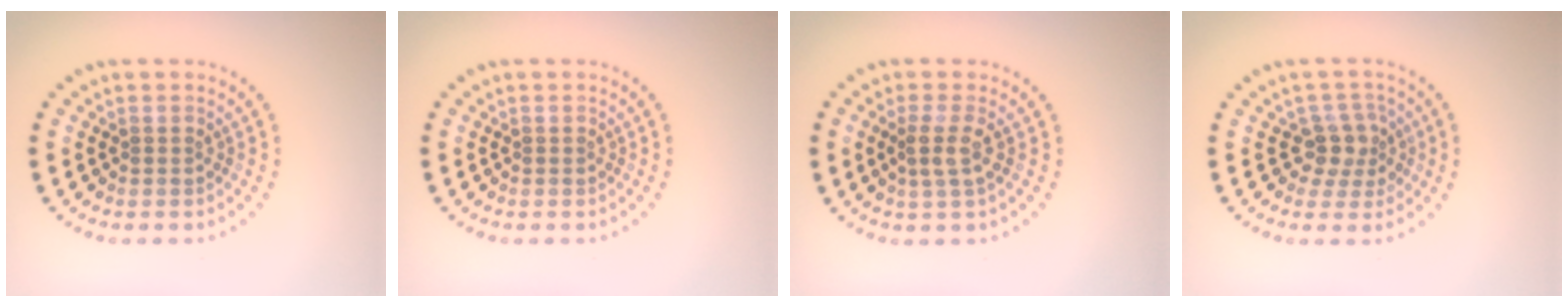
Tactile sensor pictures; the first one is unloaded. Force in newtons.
{"total": 0.0}
{"total": 2.0, "press": 1.5, "slide": 1.3}
{"total": 2.7, "press": 2.2, "slide": 1.5}